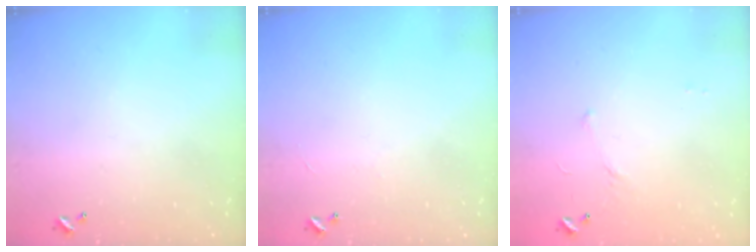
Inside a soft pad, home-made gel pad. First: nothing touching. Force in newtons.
{"total": 1.2, "press": 1.1, "slide": 0.4}
{"total": 6.4, "press": 6.3, "slide": 0.7}